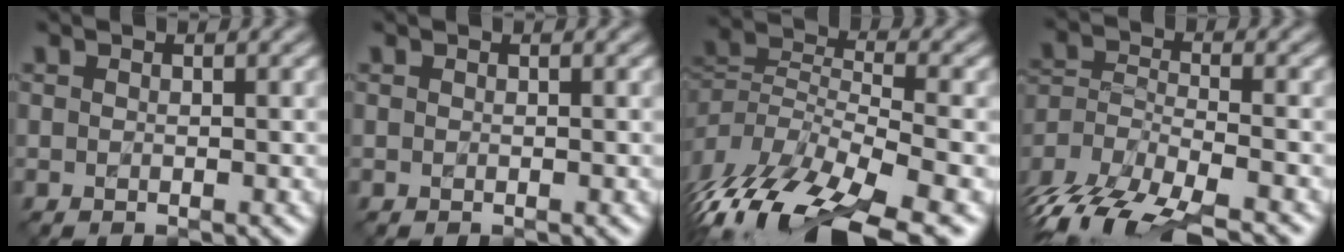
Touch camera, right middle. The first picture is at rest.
{"total": 0.0}
{"total": 13.0, "force": [-8.1, 5.1, 8.9], "torque": [-0.186, -0.008, -0.136]}
{"total": 11.8, "force": [-9.9, 4.1, 5.0], "torque": [-0.096, -0.014, -0.155]}